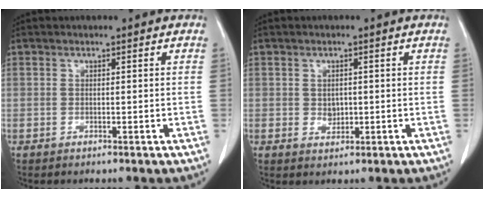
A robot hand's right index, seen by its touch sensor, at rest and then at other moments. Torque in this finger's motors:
{"motor_torque": [0.03, -0.05, -0.01, 0.01]}